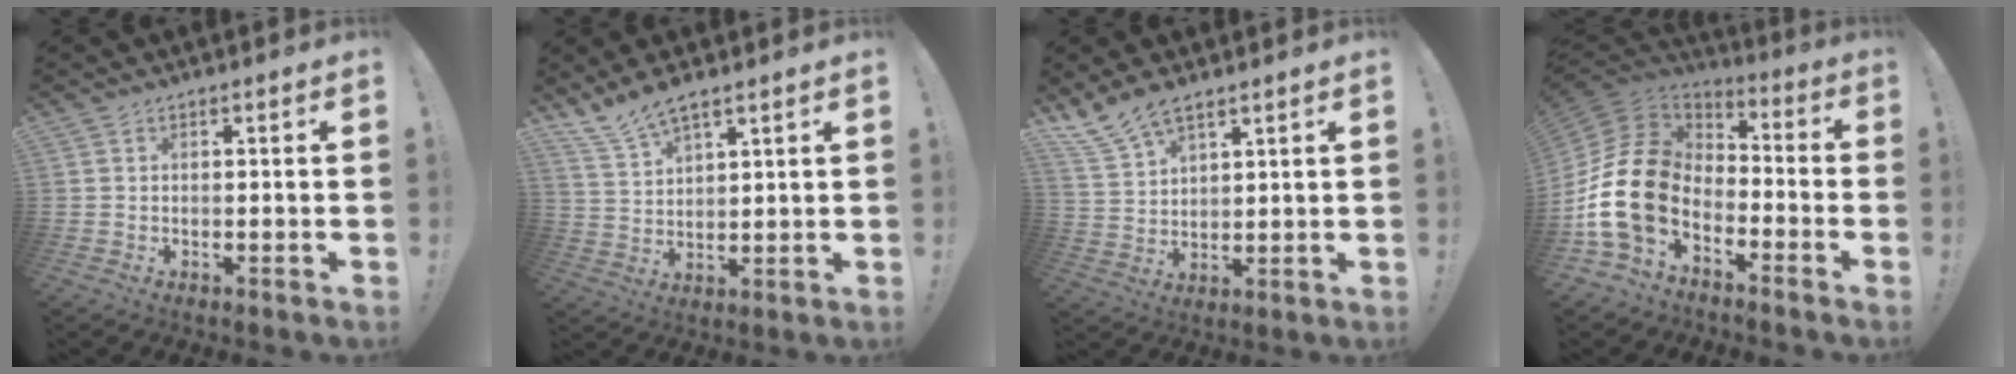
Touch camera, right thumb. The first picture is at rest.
{"total": 7.6, "force": [6.5, 2.0, 3.5], "torque": [-0.077, -0.033, 0.123]}
{"total": 8.5, "force": [6.8, 3.4, 3.9], "torque": [-0.085, -0.033, 0.134]}
{"total": 17.4, "force": [-5.2, 11.6, 11.8], "torque": [-0.253, 0.027, -0.086]}